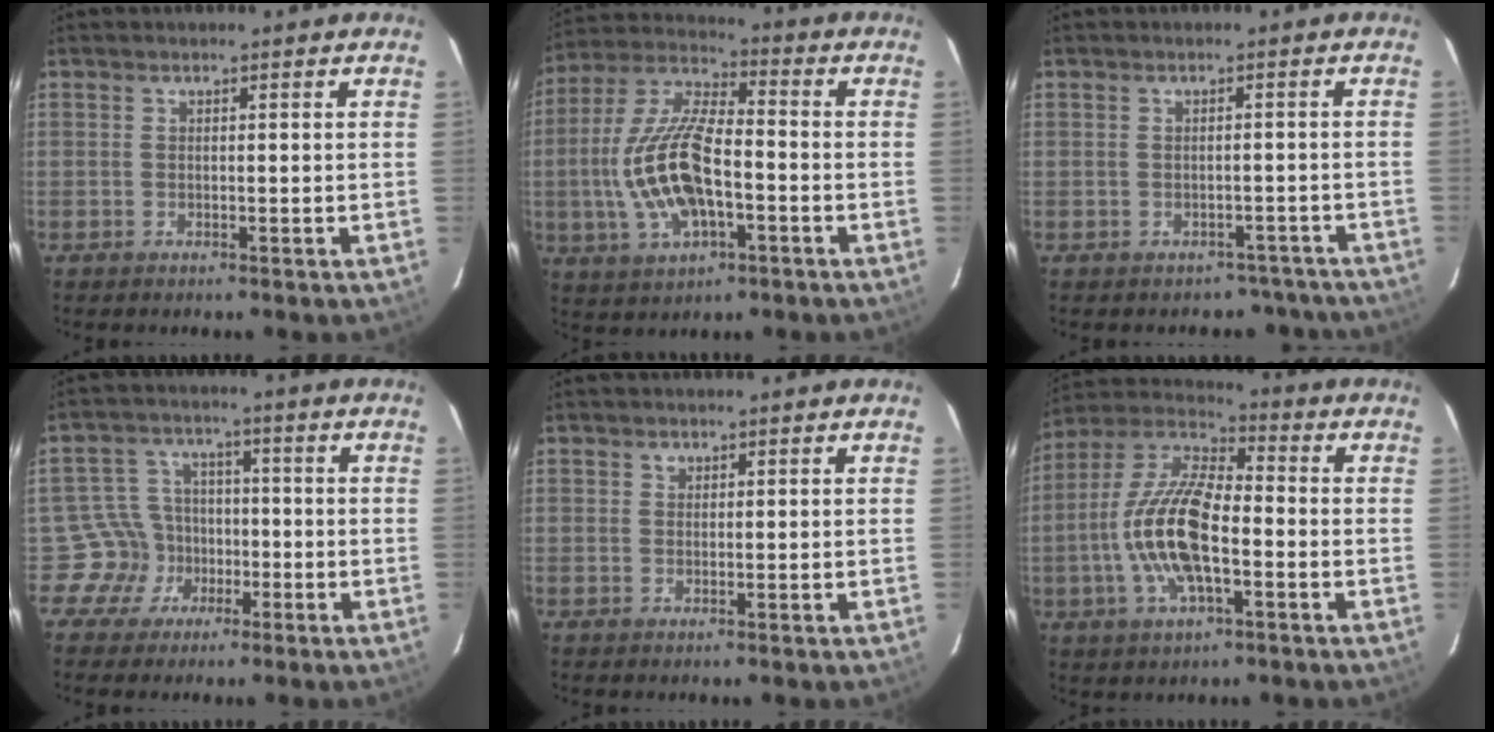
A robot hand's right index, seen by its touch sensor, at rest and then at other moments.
{"total": 16.6, "force": [-3.4, 7.1, 14.6], "torque": [-0.312, 0.002, -0.062]}
{"total": 7.4, "force": [-6.2, 4.0, 0.6], "torque": [0.006, 0.035, -0.051]}
{"total": 6.9, "force": [-3.1, 6.1, -0.2], "torque": [-0.010, 0.028, -0.055]}
{"total": 0.6, "force": [0.4, 0.5, 0.1], "torque": [0.001, 0.004, 0.006]}
{"total": 16.1, "force": [-3.6, 6.4, 14.4], "torque": [-0.293, 0.003, -0.075]}